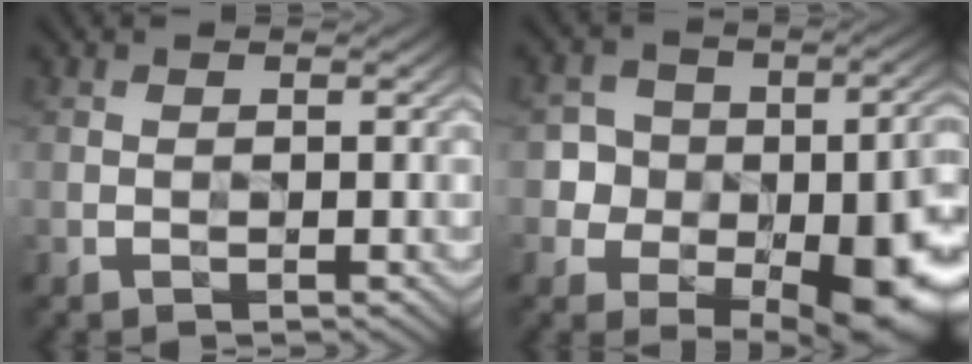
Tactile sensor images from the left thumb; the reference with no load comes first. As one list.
[{"total": 15.1, "force": [-4.5, 11.2, 9.0], "torque": [-0.121, -0.028, -0.075]}]